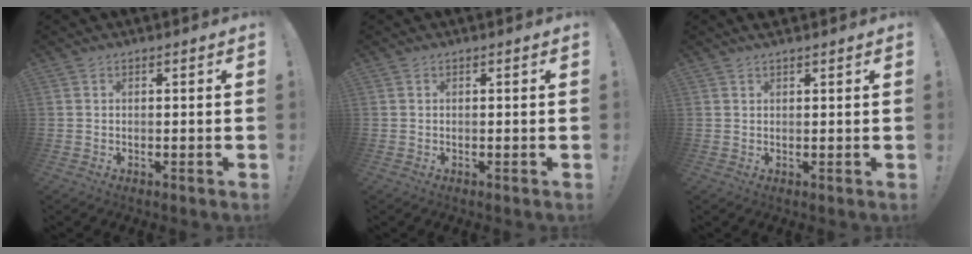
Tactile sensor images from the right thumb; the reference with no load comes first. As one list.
[{"total": 0.0}, {"total": 1.4, "force": [1.3, 0.0, 0.4], "torque": [-0.003, -0.004, 0.023]}]